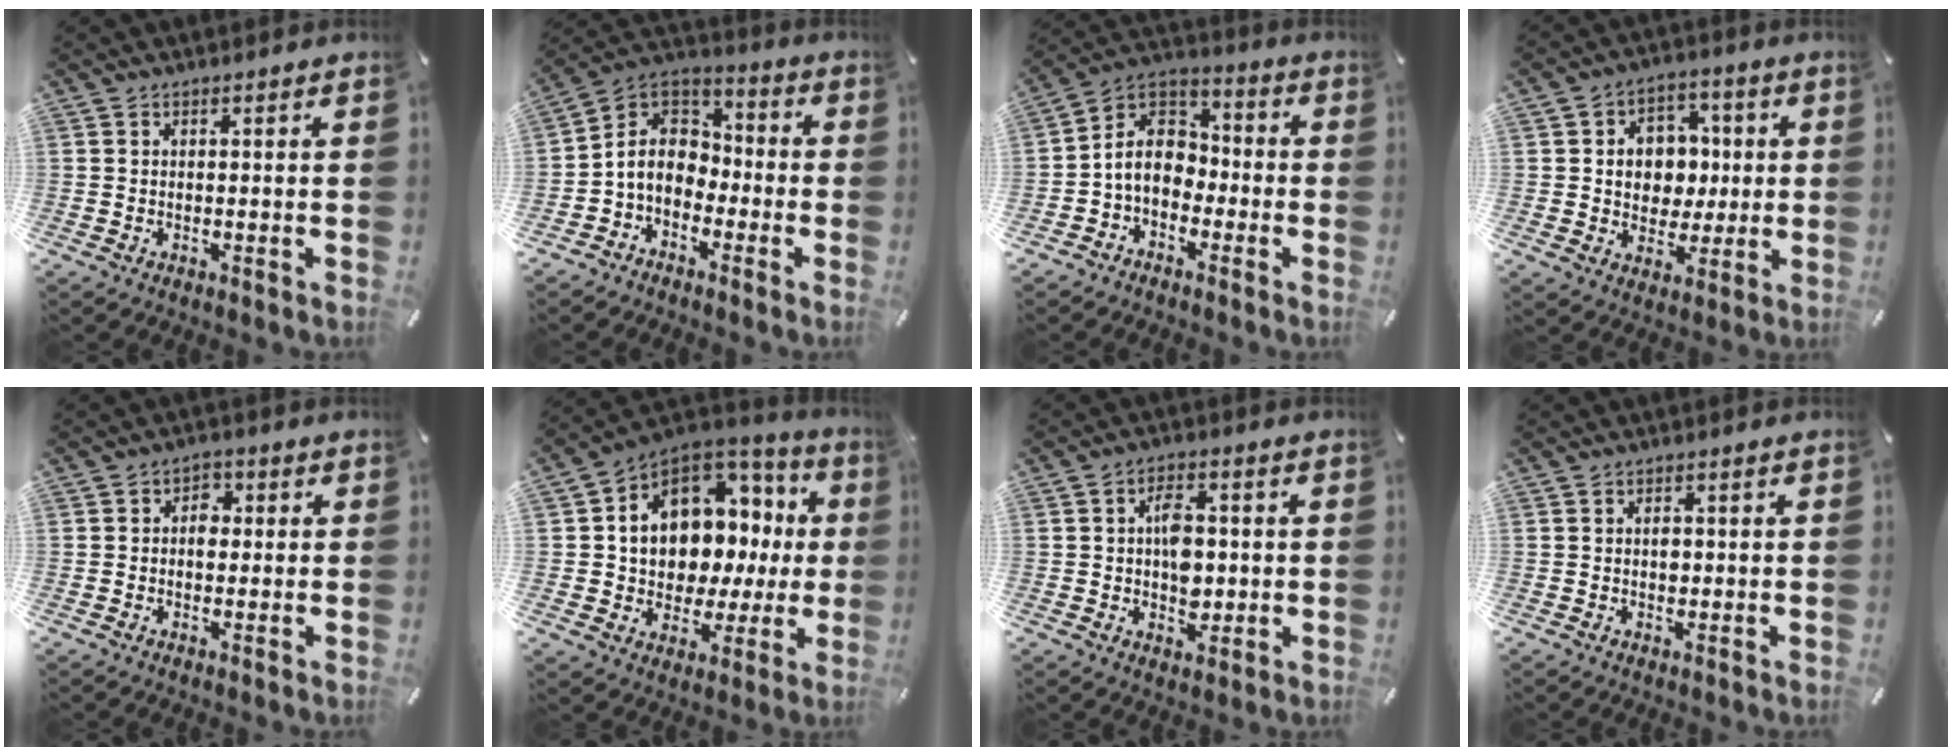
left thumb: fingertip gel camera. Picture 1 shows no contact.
{"total": 8.5, "force": [-3.1, 7.2, 3.3], "torque": [-0.095, 0.008, -0.062]}
{"total": 8.9, "force": [-3.1, 7.2, 4.1], "torque": [-0.099, 0.022, -0.061]}
{"total": 9.0, "force": [0.4, 8.4, 3.4], "torque": [-0.046, 0.007, 0.010]}
{"total": 3.7, "force": [-0.3, 2.9, 2.4], "torque": [-0.021, 0.002, -0.012]}
{"total": 12.1, "force": [4.0, 9.7, 6.0], "torque": [-0.093, -0.057, 0.076]}
{"total": 7.6, "force": [0.1, 5.1, 5.6], "torque": [-0.089, 0.004, -0.001]}
{"total": 1.8, "force": [-0.1, 1.4, 1.2], "torque": [-0.016, 0.001, -0.006]}